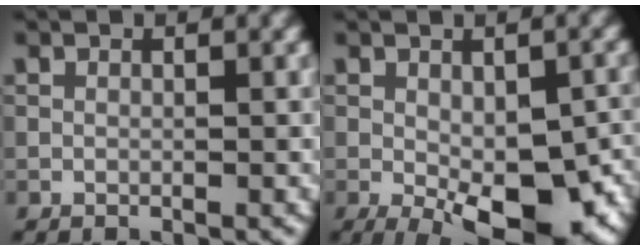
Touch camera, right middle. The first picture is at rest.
{"total": 11.0, "force": [-3.9, 5.0, 9.0], "torque": [-0.136, -0.034, -0.041]}